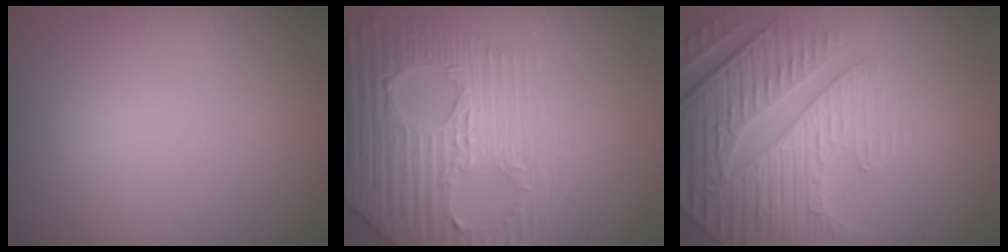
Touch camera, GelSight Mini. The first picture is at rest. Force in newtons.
{"total": 7.7, "press": 5.5, "slide": 5.4}
{"total": 7.4, "press": 5.6, "slide": 4.8}